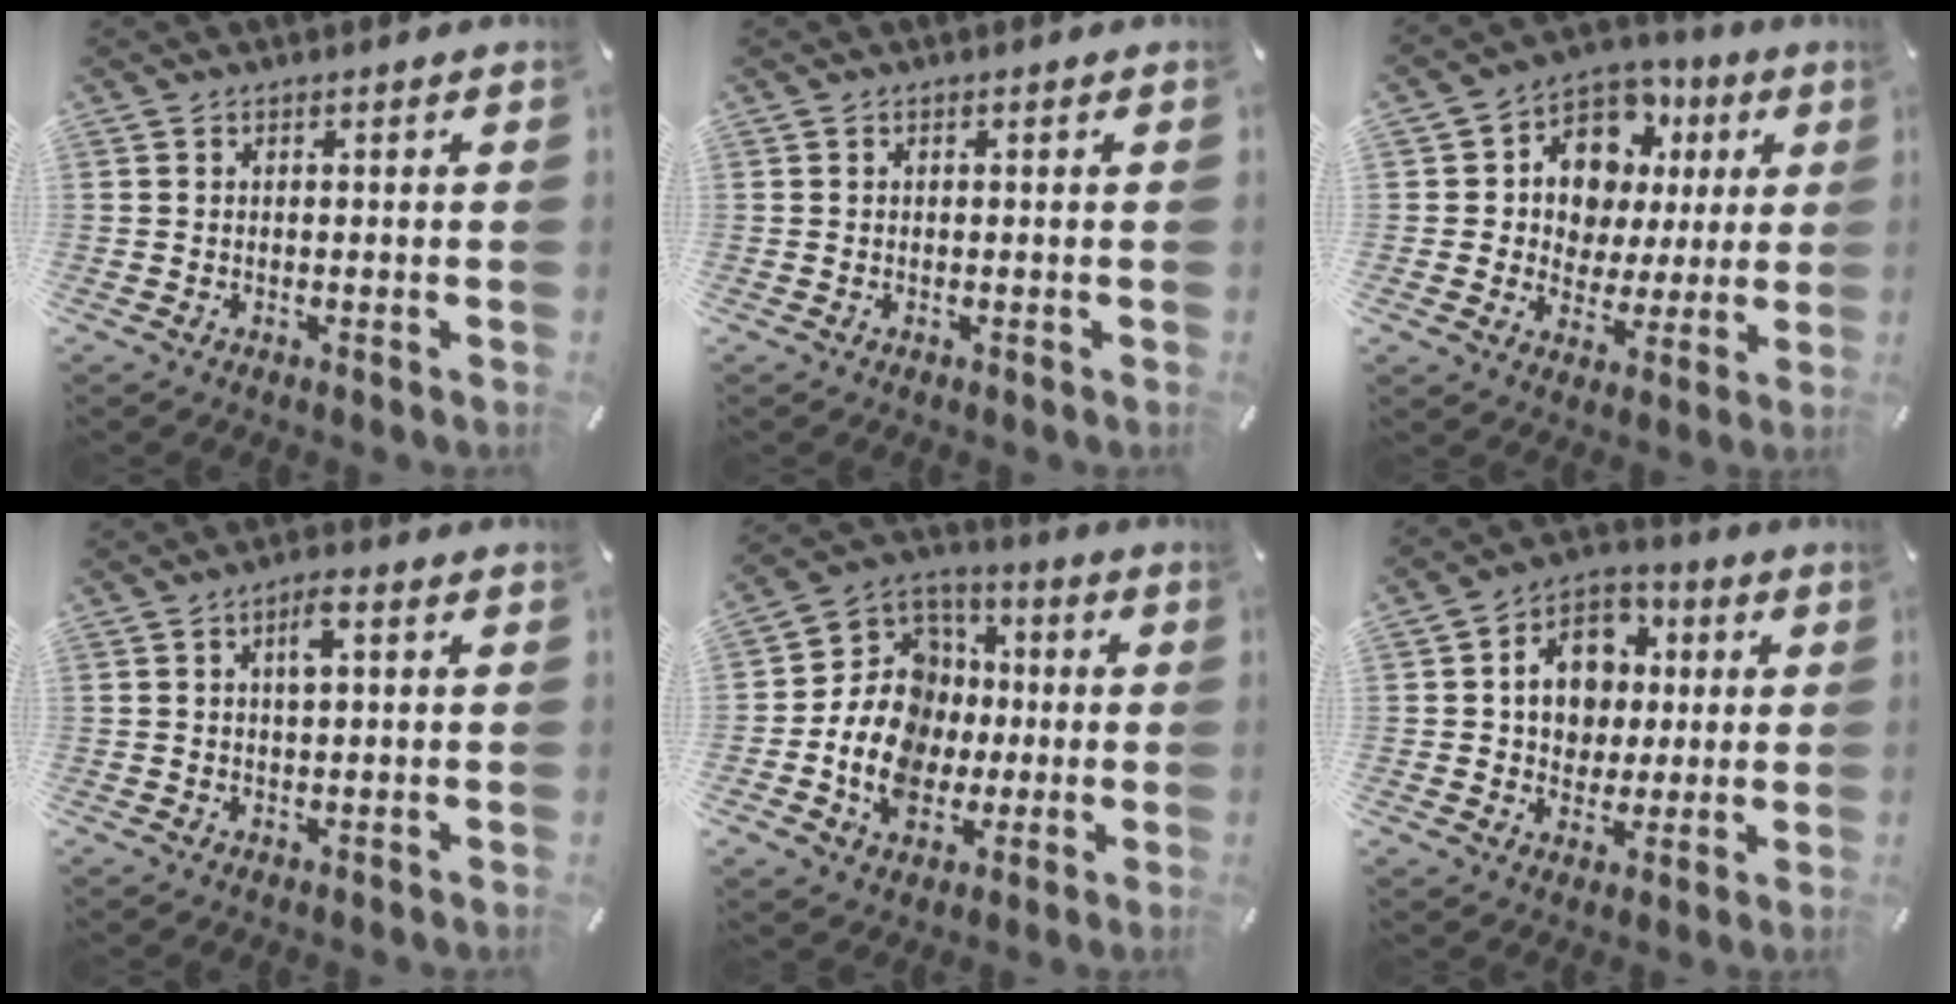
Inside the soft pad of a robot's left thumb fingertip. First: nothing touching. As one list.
[{"total": 0.0}, {"total": 11.1, "force": [4.4, 9.6, 3.3], "torque": [-0.068, -0.032, 0.089]}, {"total": 3.9, "force": [1.0, 1.5, 3.5], "torque": [-0.064, 0.004, 0.013]}, {"total": 17.1, "force": [-3.1, 14.4, 8.6], "torque": [-0.177, 0.012, -0.051]}, {"total": 11.8, "force": [1.0, 10.2, 5.7], "torque": [-0.095, 0.008, 0.021]}]